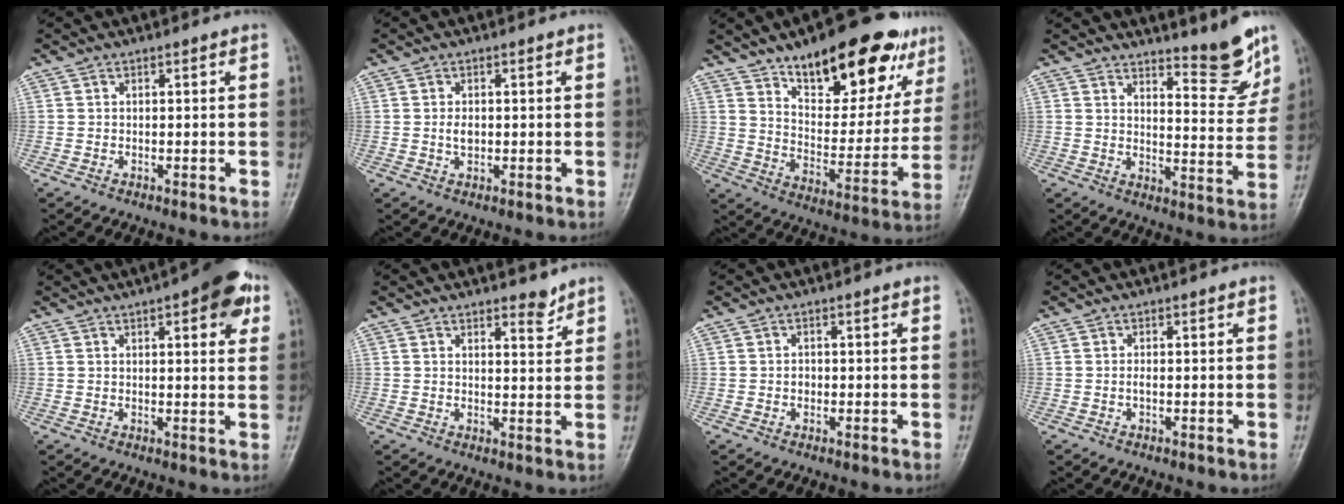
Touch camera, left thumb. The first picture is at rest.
{"total": 2.0, "force": [0.1, 1.2, 1.5], "torque": [-0.026, -0.002, 0.004]}
{"total": 23.9, "force": [14.9, 9.9, 15.8], "torque": [-0.174, -0.057, 0.227]}
{"total": 9.0, "force": [7.6, 1.5, 4.7], "torque": [-0.043, -0.073, 0.113]}
{"total": 9.4, "force": [4.5, 3.1, 7.7], "torque": [-0.076, -0.008, 0.050]}
{"total": 3.3, "force": [2.7, 1.0, 1.5], "torque": [-0.010, -0.022, 0.040]}
{"total": 1.0, "force": [-0.1, 0.9, 0.5], "torque": [-0.005, 0.002, -0.003]}
{"total": 0.8, "force": [0.1, 0.2, 0.8], "torque": [-0.018, -0.001, 0.000]}